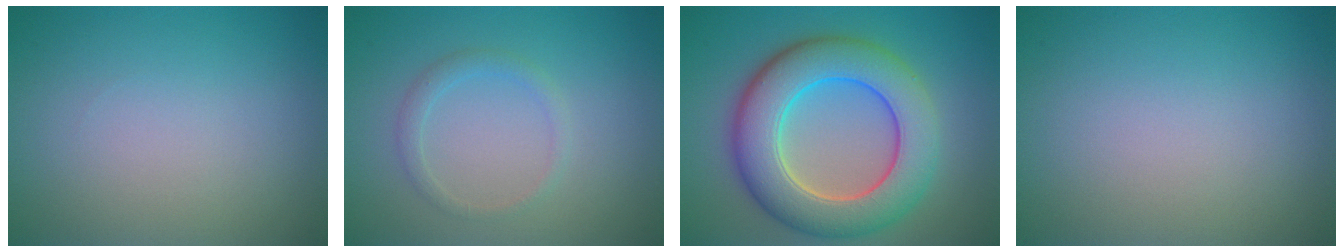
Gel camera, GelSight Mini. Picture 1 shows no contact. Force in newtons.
{"total": 1.4, "press": 1.4, "slide": 0.2}
{"total": 9.5, "press": 9.5, "slide": 0.3}
{"total": 0.0}